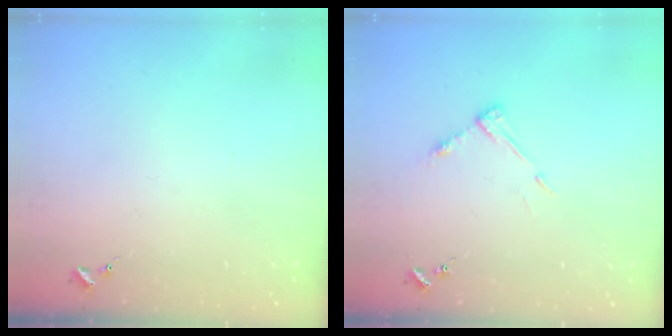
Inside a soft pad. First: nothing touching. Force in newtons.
{"total": 6.4, "press": 6.4, "slide": 0.4}